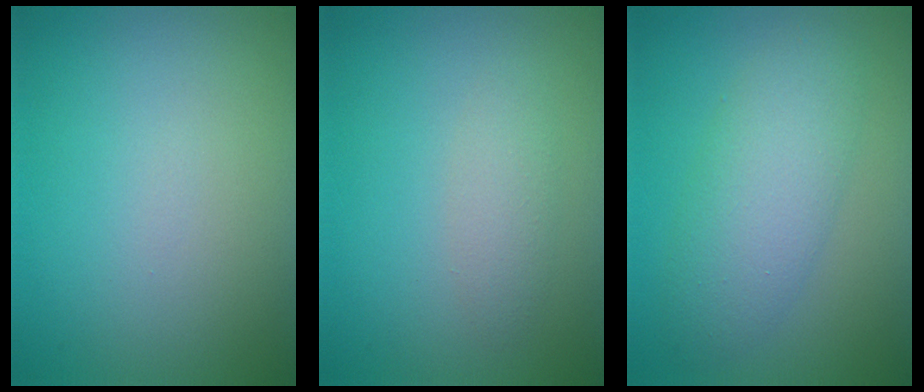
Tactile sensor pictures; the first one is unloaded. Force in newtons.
{"total": 1.6, "press": 1.6, "slide": 0.2}
{"total": 4.8, "press": 4.8, "slide": 0.0}